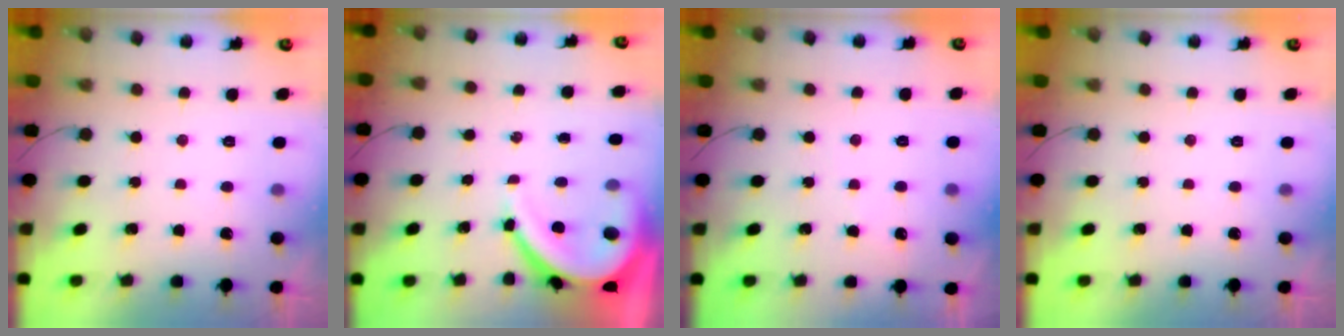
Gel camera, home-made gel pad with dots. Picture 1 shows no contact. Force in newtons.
{"total": 9.7, "press": 9.6, "slide": 1.0}
{"total": 2.0, "press": 2.0, "slide": 0.3}
{"total": 0.0}